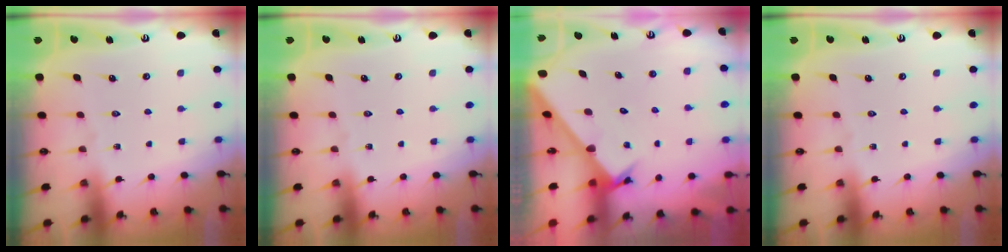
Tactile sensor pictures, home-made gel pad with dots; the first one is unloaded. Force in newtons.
{"total": 0.0}
{"total": 2.6, "press": 2.6, "slide": 0.3}
{"total": 0.0}